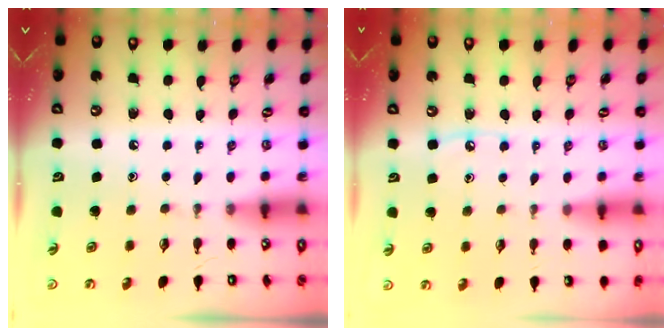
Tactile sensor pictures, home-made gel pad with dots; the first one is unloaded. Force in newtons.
{"total": 3.1, "press": 3.1, "slide": 0.5}